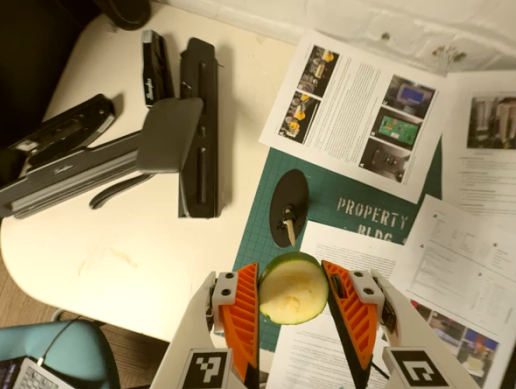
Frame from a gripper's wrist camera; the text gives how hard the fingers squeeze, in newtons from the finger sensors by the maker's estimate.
{"total": 9.4, "left": 9.6, "right": 9.3}